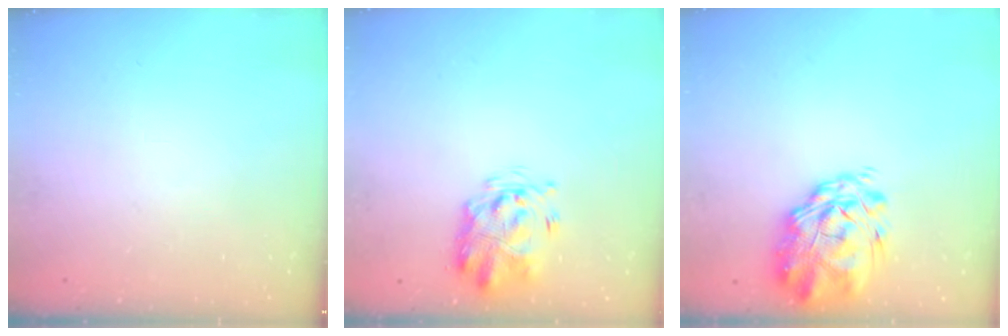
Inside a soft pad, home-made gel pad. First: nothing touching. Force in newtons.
{"total": 3.1, "press": 3.0, "slide": 0.9}
{"total": 3.1, "press": 2.7, "slide": 1.6}